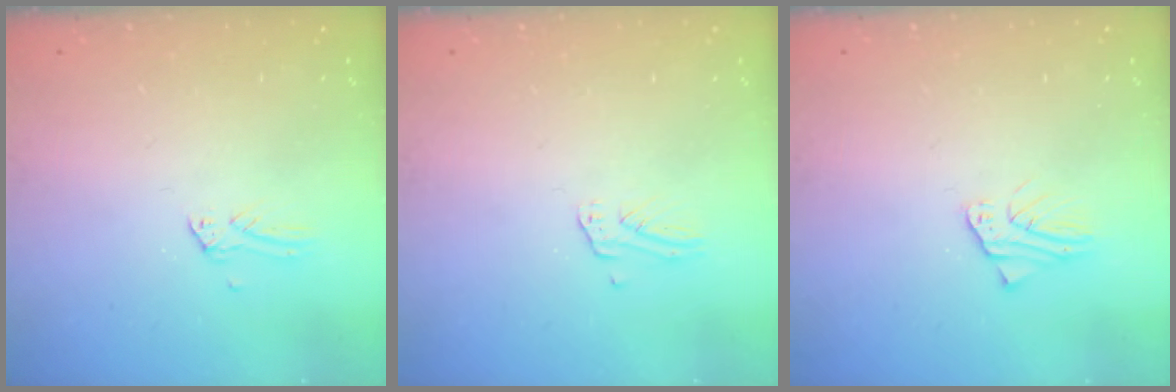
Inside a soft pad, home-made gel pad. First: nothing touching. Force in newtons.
{"total": 2.6, "press": 2.6, "slide": 0.2}
{"total": 2.6, "press": 2.6, "slide": 0.1}